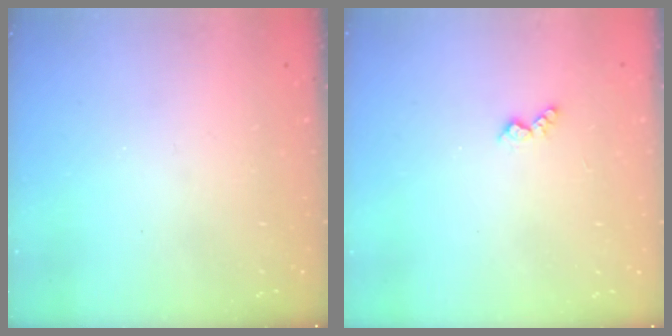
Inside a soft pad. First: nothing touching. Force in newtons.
{"total": 3.8, "press": 3.7, "slide": 0.6}